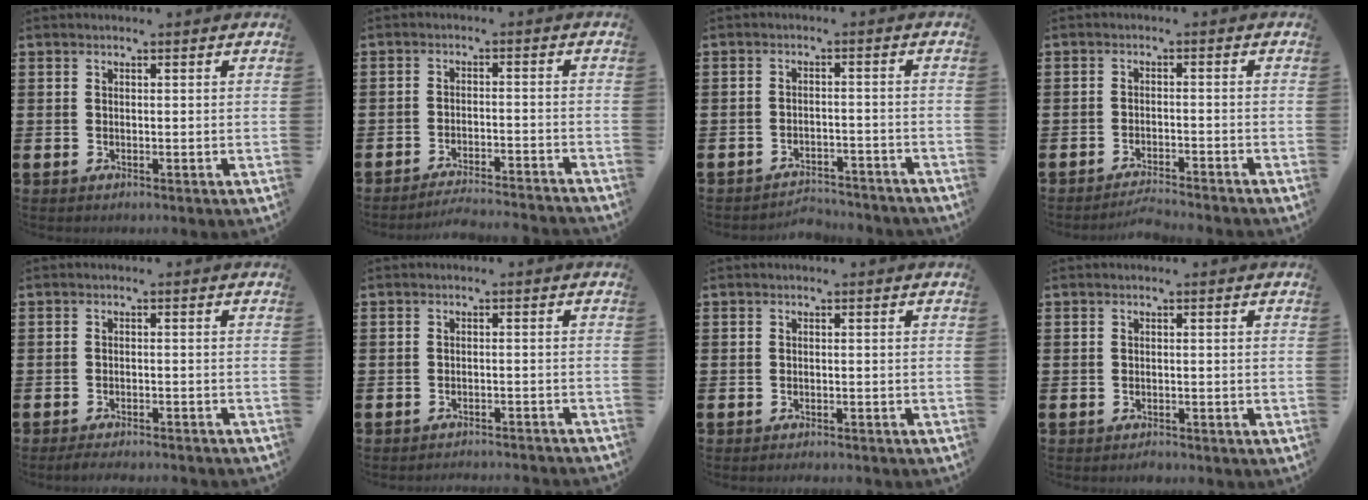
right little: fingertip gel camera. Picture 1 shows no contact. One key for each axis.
{"total": 3.1, "fx": -3.0, "fy": -0.3, "fz": 0.5, "tx": -0.009, "ty": 0.001, "tz": -0.062}
{"total": 2.9, "fx": -2.9, "fy": 0.1, "fz": -0.2, "tx": -0.004, "ty": 0.004, "tz": -0.063}
{"total": 2.2, "fx": -2.1, "fy": -0.2, "fz": 0.4, "tx": -0.008, "ty": 0.005, "tz": -0.043}
{"total": 1.8, "fx": -1.7, "fy": -0.1, "fz": 0.4, "tx": -0.006, "ty": 0.004, "tz": -0.034}
{"total": 1.7, "fx": -1.6, "fy": -0.3, "fz": 0.0, "tx": 0.000, "ty": 0.006, "tz": -0.035}
{"total": 0.9, "fx": -0.9, "fy": -0.1, "fz": 0.1, "tx": -0.003, "ty": -0.001, "tz": -0.019}
{"total": 0.6, "fx": -0.6, "fy": 0.1, "fz": 0.1, "tx": -0.004, "ty": -0.001, "tz": -0.012}